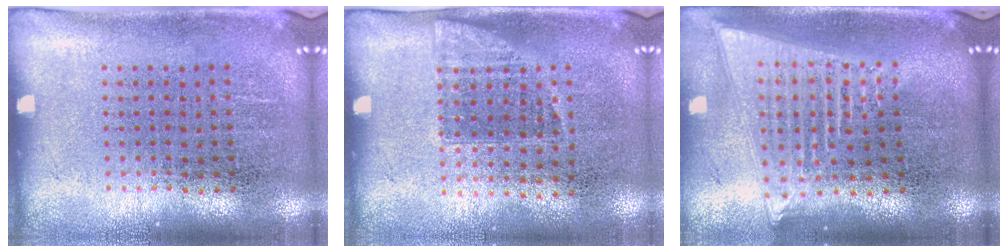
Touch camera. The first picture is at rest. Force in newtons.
{"total": 1.0, "press": 0.8, "slide": 0.5}
{"total": 2.1, "press": 1.8, "slide": 1.1}